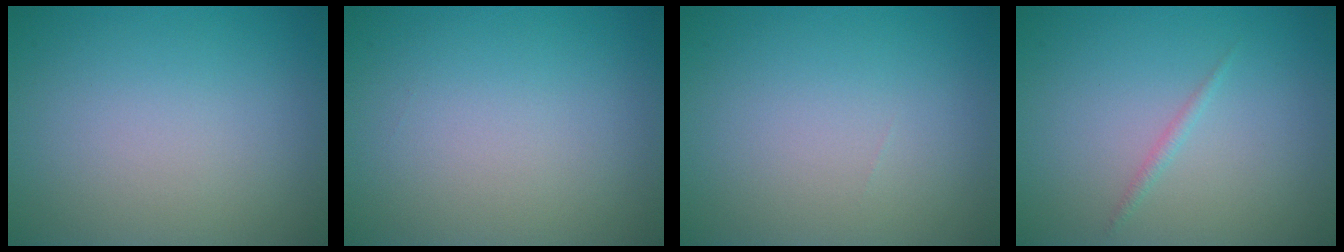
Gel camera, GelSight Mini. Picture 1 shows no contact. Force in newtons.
{"total": 0.0}
{"total": 0.0}
{"total": 0.7, "press": 0.7, "slide": 0.1}